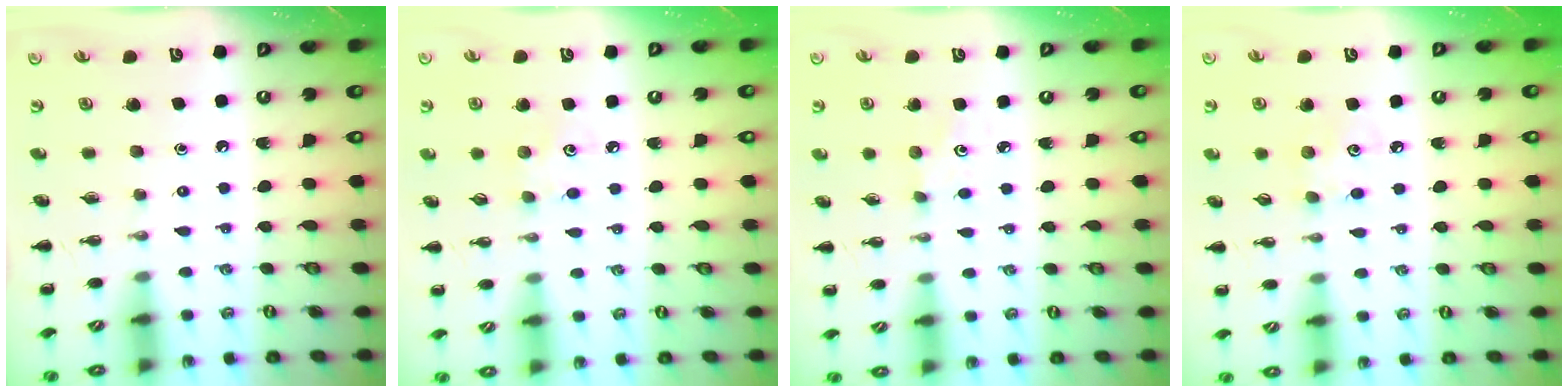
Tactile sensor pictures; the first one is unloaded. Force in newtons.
{"total": 3.7, "press": 3.6, "slide": 0.9}
{"total": 1.8, "press": 1.7, "slide": 0.6}
{"total": 5.2, "press": 5.1, "slide": 1.1}